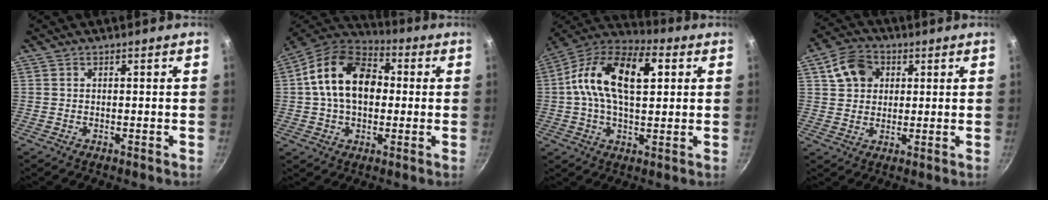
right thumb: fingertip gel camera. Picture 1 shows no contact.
{"total": 16.8, "force": [1.7, 11.5, 12.1], "torque": [-0.176, 0.027, 0.010]}
{"total": 19.1, "force": [3.7, 10.3, 15.6], "torque": [-0.263, 0.022, 0.042]}
{"total": 8.4, "force": [2.8, 6.7, 4.3], "torque": [-0.054, 0.011, 0.041]}